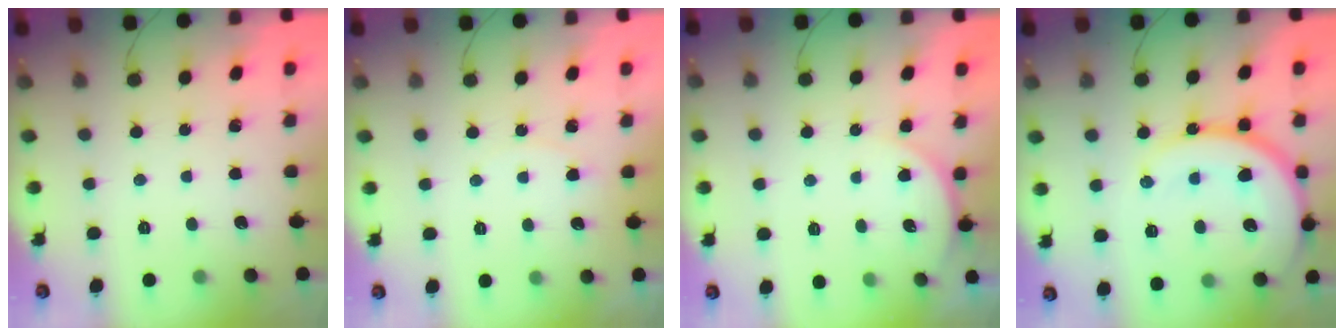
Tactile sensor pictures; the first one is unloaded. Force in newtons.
{"total": 2.7, "press": 2.7, "slide": 0.3}
{"total": 4.8, "press": 4.8, "slide": 0.6}
{"total": 17.8, "press": 17.7, "slide": 1.8}